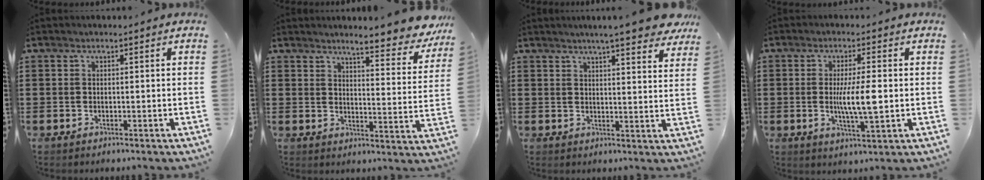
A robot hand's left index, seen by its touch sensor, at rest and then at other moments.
{"total": 6.1, "force": [5.6, -0.2, 2.5], "torque": [-0.053, -0.037, 0.092]}
{"total": 6.5, "force": [5.7, -0.1, 3.1], "torque": [-0.061, -0.020, 0.098]}
{"total": 6.8, "force": [0.0, 1.1, 6.7], "torque": [-0.126, -0.010, -0.009]}